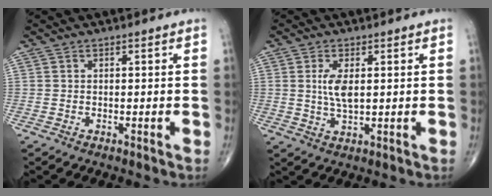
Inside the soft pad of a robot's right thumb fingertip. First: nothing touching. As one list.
[{"total": 4.8, "force": [0.9, 1.9, 4.3], "torque": [-0.087, -0.009, 0.020]}]